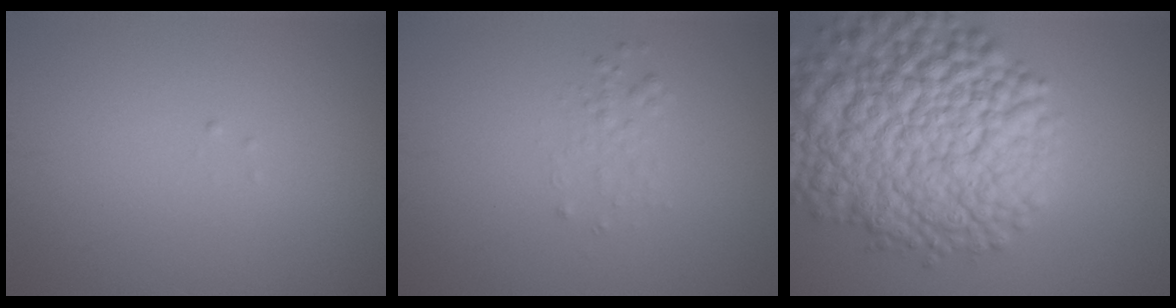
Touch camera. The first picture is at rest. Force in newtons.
{"total": 1.1, "press": 1.1, "slide": 0.1}
{"total": 14.4, "press": 14.4, "slide": 0.7}